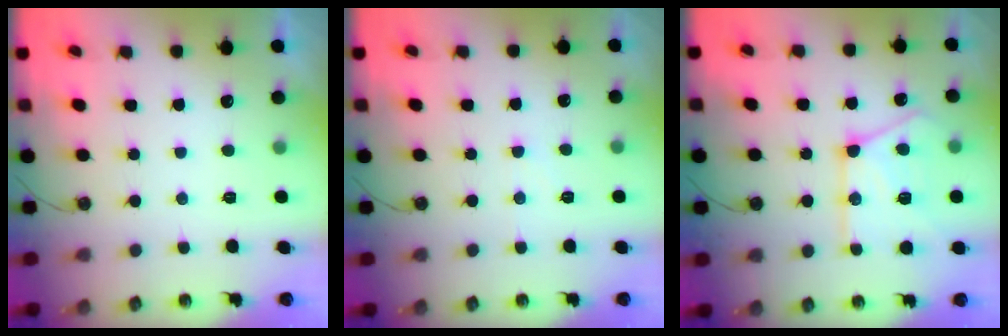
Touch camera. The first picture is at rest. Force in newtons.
{"total": 2.7, "press": 2.6, "slide": 0.6}
{"total": 17.3, "press": 17.2, "slide": 1.5}